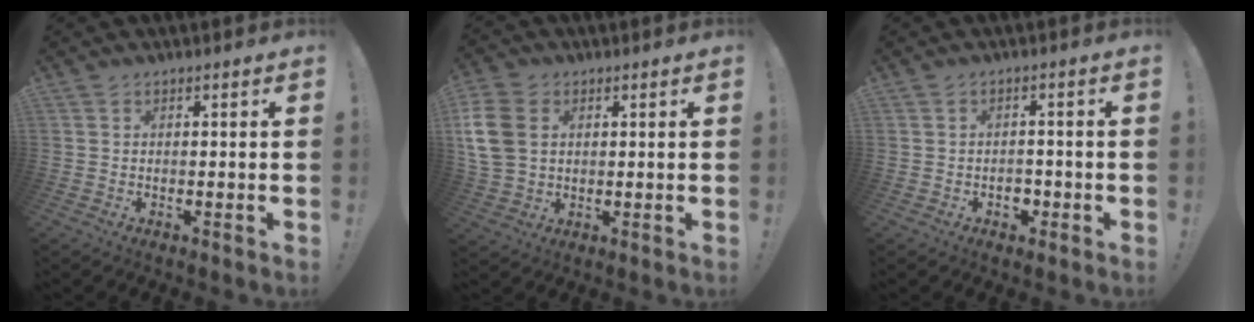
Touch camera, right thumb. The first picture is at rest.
{"total": 12.0, "force": [3.3, 8.9, 7.3], "torque": [-0.157, -0.002, 0.065]}
{"total": 3.1, "force": [-1.2, 2.6, 1.3], "torque": [-0.021, 0.000, -0.022]}